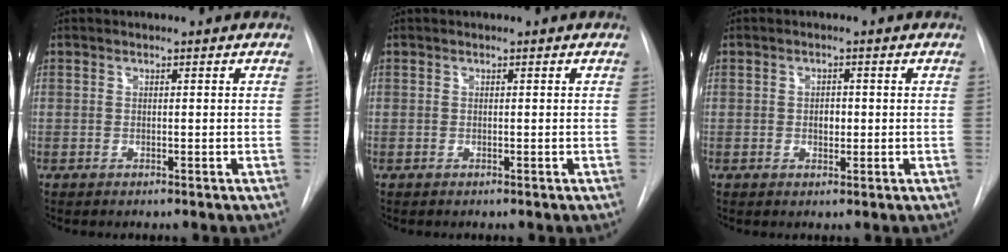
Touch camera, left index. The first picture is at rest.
{"total": 0.0}
{"total": 1.8, "force": [-0.9, 1.0, 1.2], "torque": [-0.018, -0.005, -0.012]}